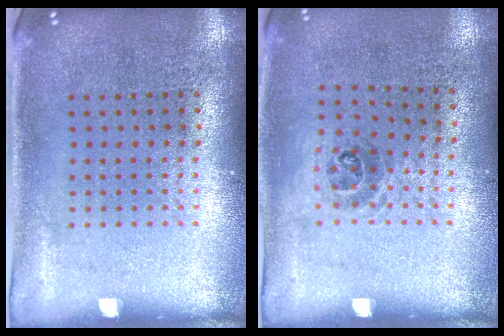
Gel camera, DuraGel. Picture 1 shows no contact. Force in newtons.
{"total": 1.0, "press": 0.6, "slide": 0.7}